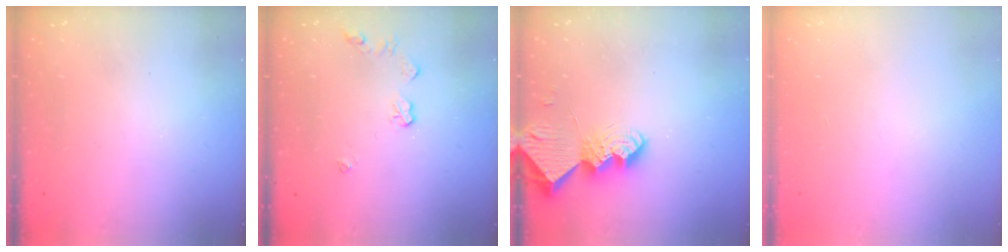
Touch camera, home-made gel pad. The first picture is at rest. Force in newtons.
{"total": 5.6, "press": 5.6, "slide": 0.2}
{"total": 9.9, "press": 9.8, "slide": 0.9}
{"total": 0.0}